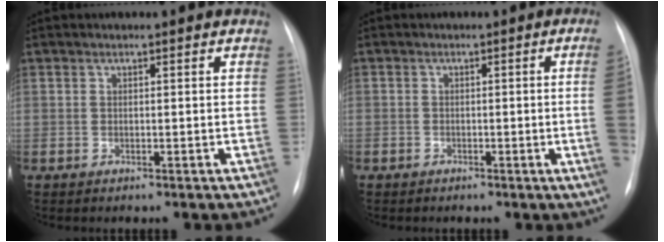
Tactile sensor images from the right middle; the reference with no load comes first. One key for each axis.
{"total": 3.9, "fx": -0.8, "fy": -0.8, "fz": 3.7, "tx": -0.042, "ty": -0.002, "tz": -0.014}